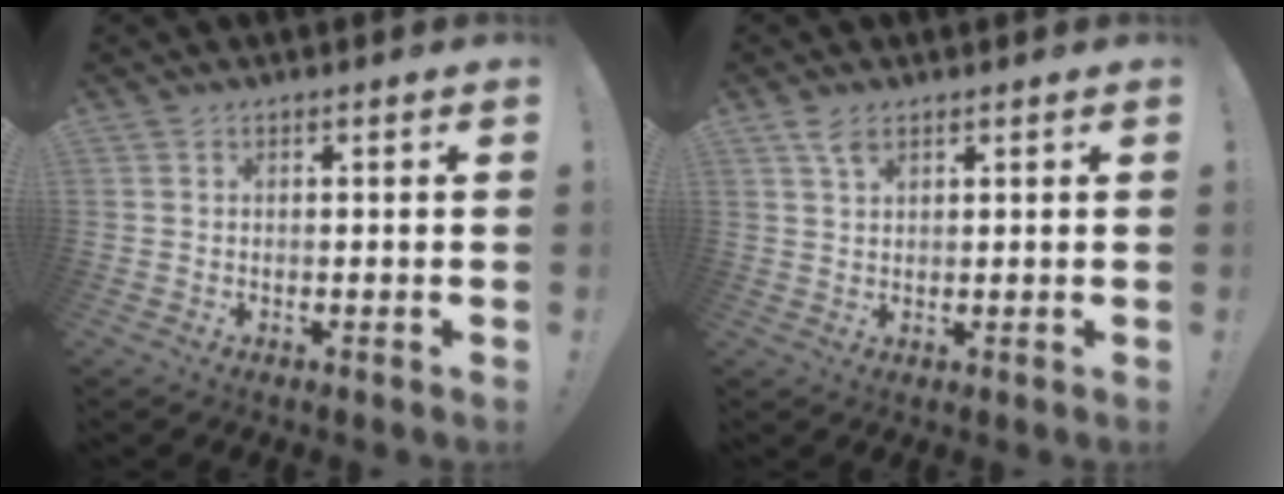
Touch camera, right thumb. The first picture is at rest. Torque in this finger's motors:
{"motor_torque": [-0.39, 0.36, 0.31, 0.04, 0.11]}